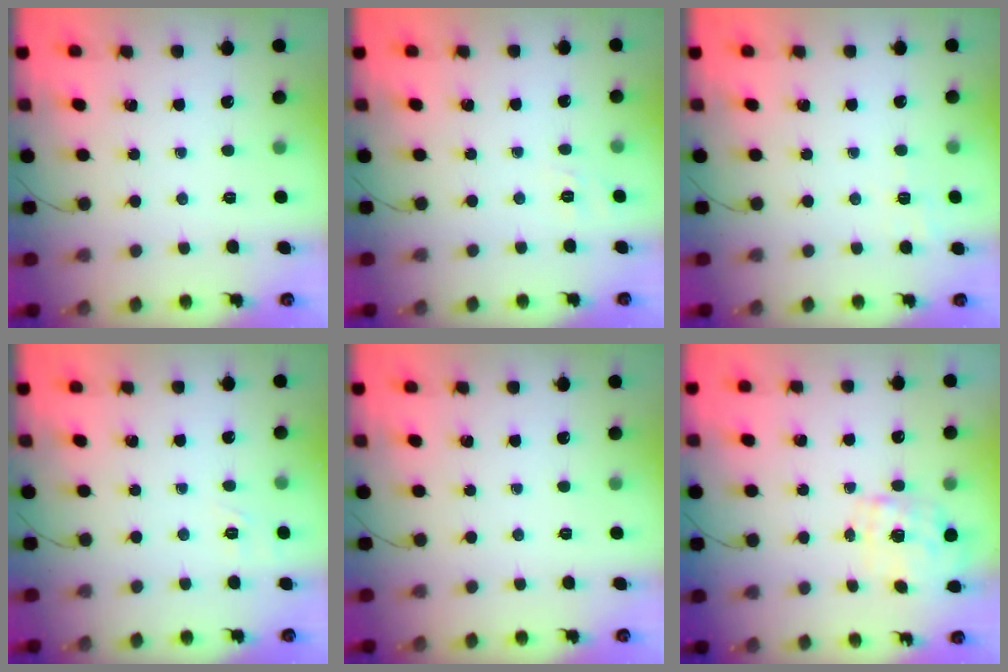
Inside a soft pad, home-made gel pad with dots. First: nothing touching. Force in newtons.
{"total": 2.6, "press": 2.0, "slide": 1.7}
{"total": 2.6, "press": 2.1, "slide": 1.6}
{"total": 1.7, "press": 0.3, "slide": 1.6}
{"total": 0.0}
{"total": 2.3, "press": 2.3, "slide": 0.3}